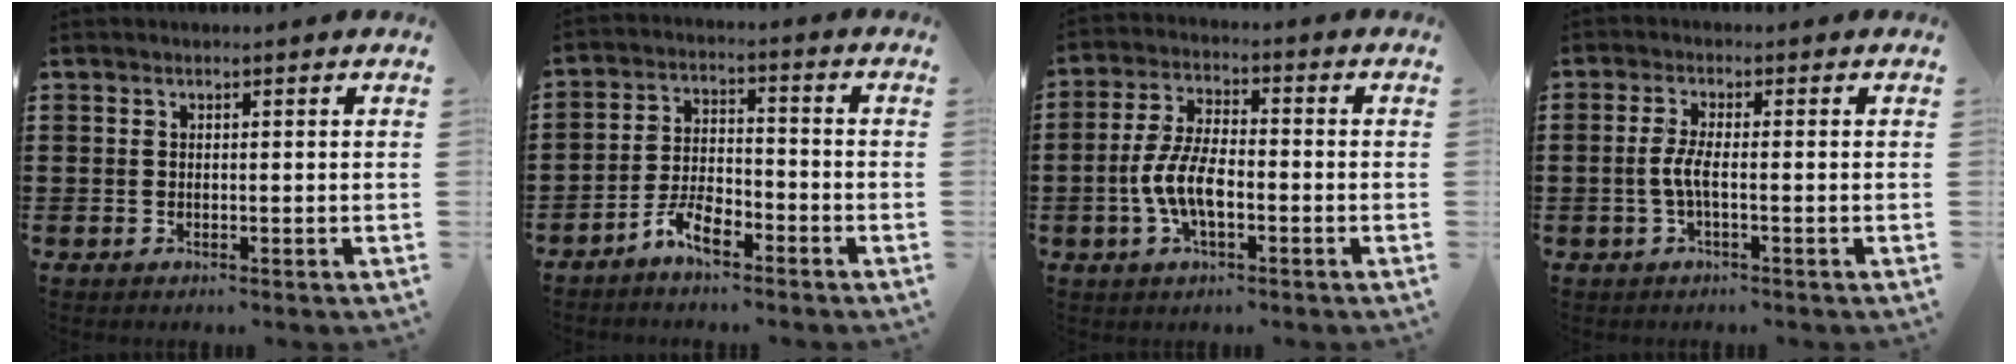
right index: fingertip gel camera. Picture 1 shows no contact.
{"total": 5.7, "force": [-4.0, 2.0, 3.4], "torque": [-0.078, 0.005, -0.080]}
{"total": 7.4, "force": [-2.2, 3.2, 6.3], "torque": [-0.149, -0.004, -0.048]}
{"total": 3.4, "force": [-0.9, 0.4, 3.2], "torque": [-0.080, -0.008, -0.025]}